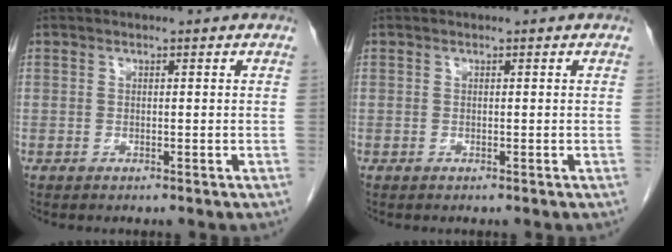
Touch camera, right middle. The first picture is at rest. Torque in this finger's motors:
{"motor_torque": [-0.03, -0.01, -0.01, -0.01]}